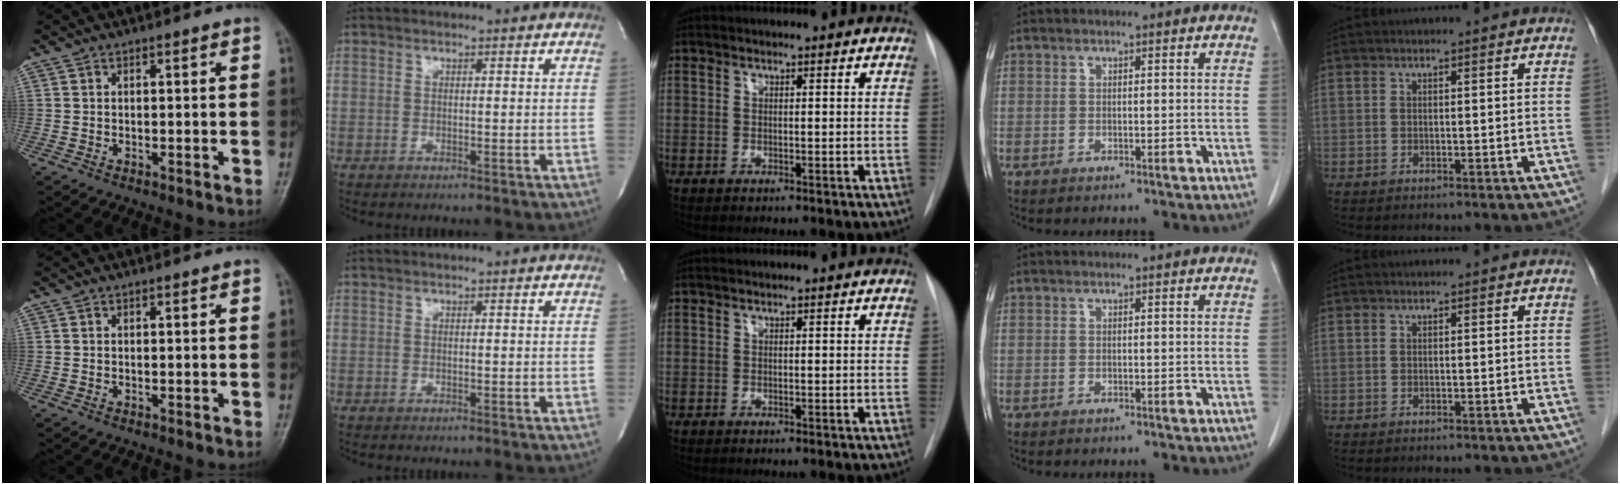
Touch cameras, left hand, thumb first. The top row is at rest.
{"thumb": {"total": 0.6, "force": [0.2, 0.3, 0.5], "torque": [-0.001, 0.003, 0.002]}}